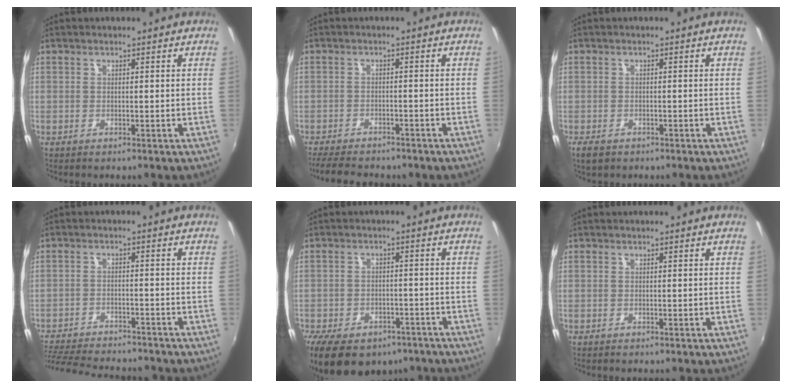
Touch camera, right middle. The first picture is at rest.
{"total": 8.8, "force": [-7.6, 2.6, 3.5], "torque": [-0.088, -0.016, -0.114]}
{"total": 2.4, "force": [-1.6, 1.4, 1.2], "torque": [-0.029, -0.006, -0.027]}
{"total": 15.0, "force": [-13.4, 3.2, 5.9], "torque": [-0.136, -0.017, -0.204]}
{"total": 15.7, "force": [-10.6, 8.5, 7.8], "torque": [-0.172, -0.015, -0.145]}
{"total": 0.0}